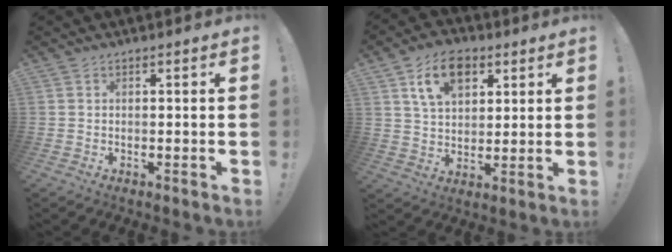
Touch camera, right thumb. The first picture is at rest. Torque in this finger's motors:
{"motor_torque": [0.35, 1.18, 0.31, 0.28, 0.06]}